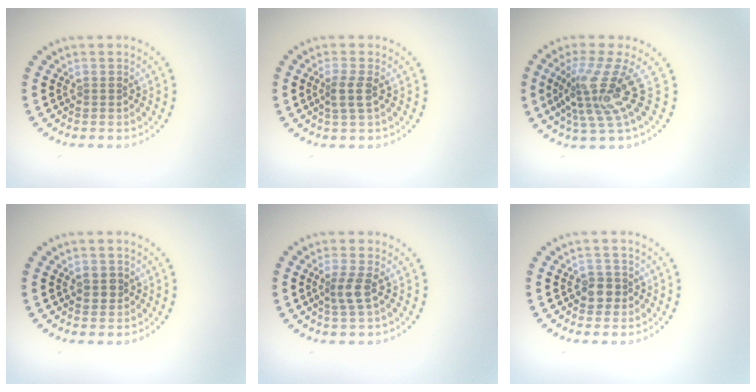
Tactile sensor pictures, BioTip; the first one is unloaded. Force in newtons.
{"total": 1.8, "press": 1.5, "slide": 0.9}
{"total": 4.7, "press": 3.0, "slide": 3.6}
{"total": 1.6, "press": 1.6, "slide": 0.3}
{"total": 2.0, "press": 1.7, "slide": 1.2}
{"total": 1.8, "press": 1.6, "slide": 0.7}